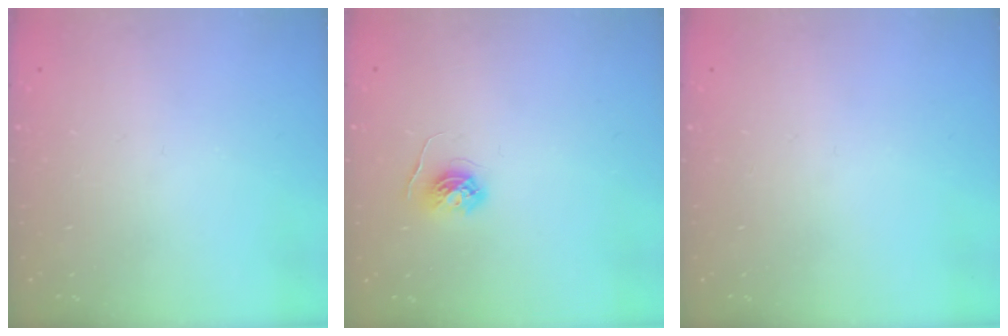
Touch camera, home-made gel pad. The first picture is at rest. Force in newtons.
{"total": 4.8, "press": 4.7, "slide": 0.5}
{"total": 0.0}